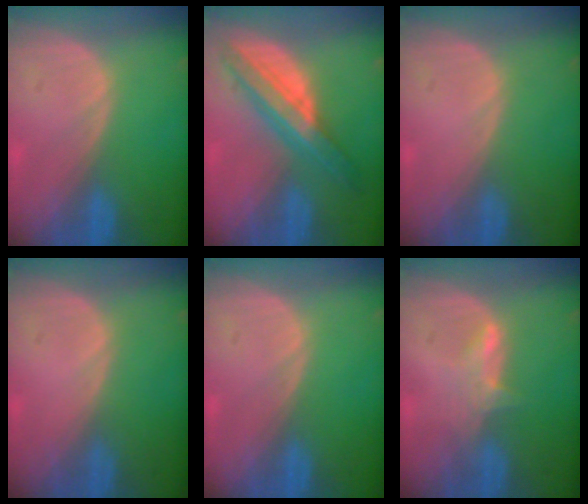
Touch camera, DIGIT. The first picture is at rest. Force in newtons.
{"total": 8.1, "press": 8.1, "slide": 0.4}
{"total": 0.0}
{"total": 0.0}
{"total": 0.0}
{"total": 2.9, "press": 2.9, "slide": 0.4}